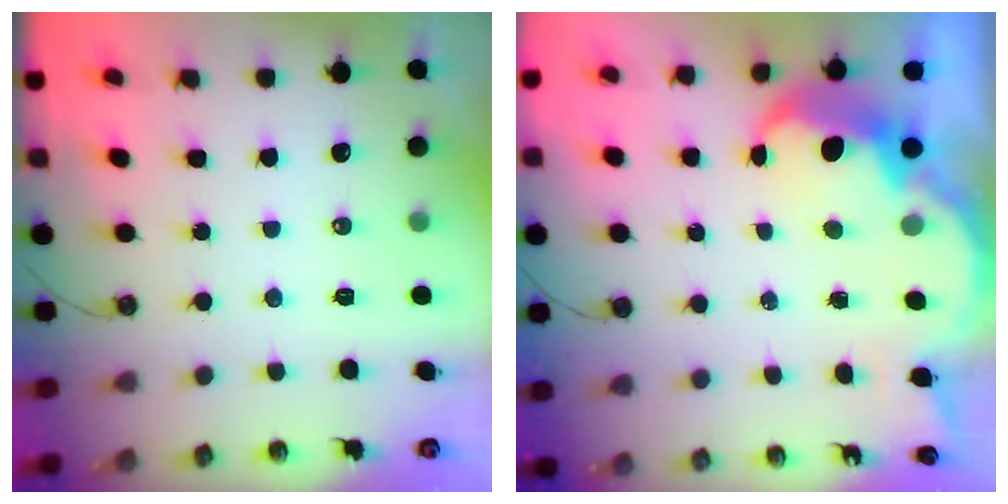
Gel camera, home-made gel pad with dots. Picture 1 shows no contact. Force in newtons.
{"total": 8.5, "press": 8.4, "slide": 0.6}